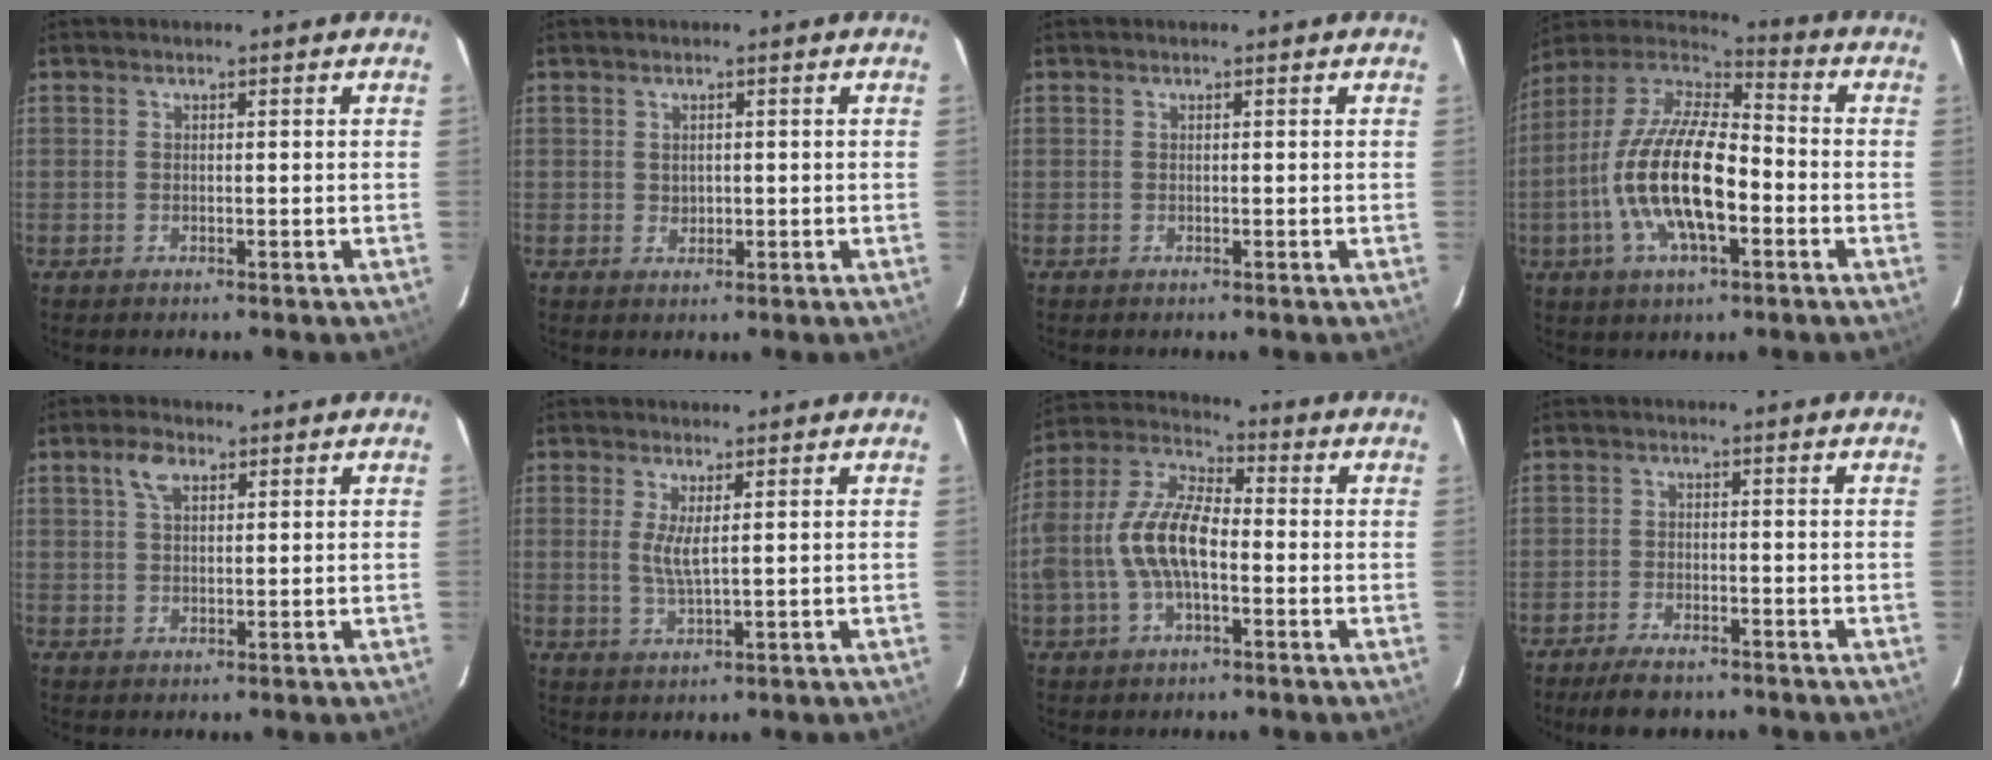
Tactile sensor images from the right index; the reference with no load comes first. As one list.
[{"total": 1.3, "force": [0.3, 1.2, 0.3], "torque": [-0.002, 0.002, 0.009]}, {"total": 0.0}, {"total": 19.1, "force": [-4.7, 7.4, 17.0], "torque": [-0.339, -0.007, -0.094]}, {"total": 3.7, "force": [1.9, 2.1, 2.4], "torque": [-0.045, 0.010, 0.035]}, {"total": 3.7, "force": [0.8, 0.6, 3.6], "torque": [-0.071, -0.008, 0.014]}, {"total": 12.8, "force": [-2.3, 5.9, 11.2], "torque": [-0.235, 0.012, -0.044]}, {"total": 6.1, "force": [-5.1, 2.0, 2.8], "torque": [-0.071, -0.006, -0.087]}]